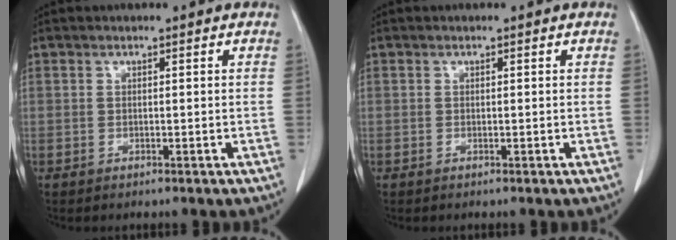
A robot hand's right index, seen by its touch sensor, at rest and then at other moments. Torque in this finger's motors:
{"motor_torque": [0.28, -0.02, 0.07, 0.01]}